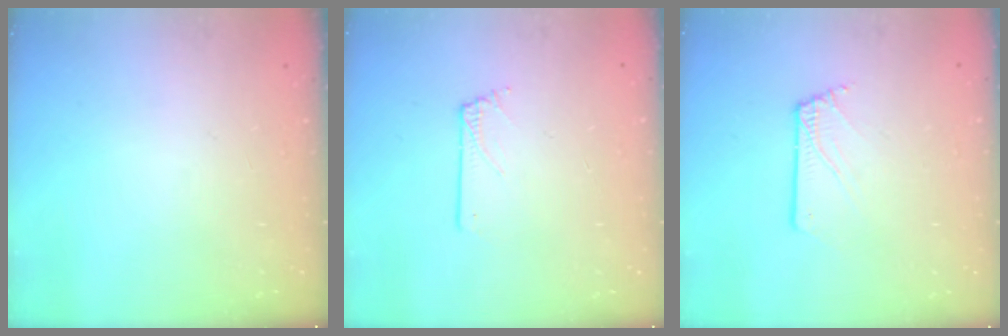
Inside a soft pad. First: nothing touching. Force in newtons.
{"total": 0.5, "press": 0.5, "slide": 0.1}
{"total": 1.4, "press": 1.4, "slide": 0.1}